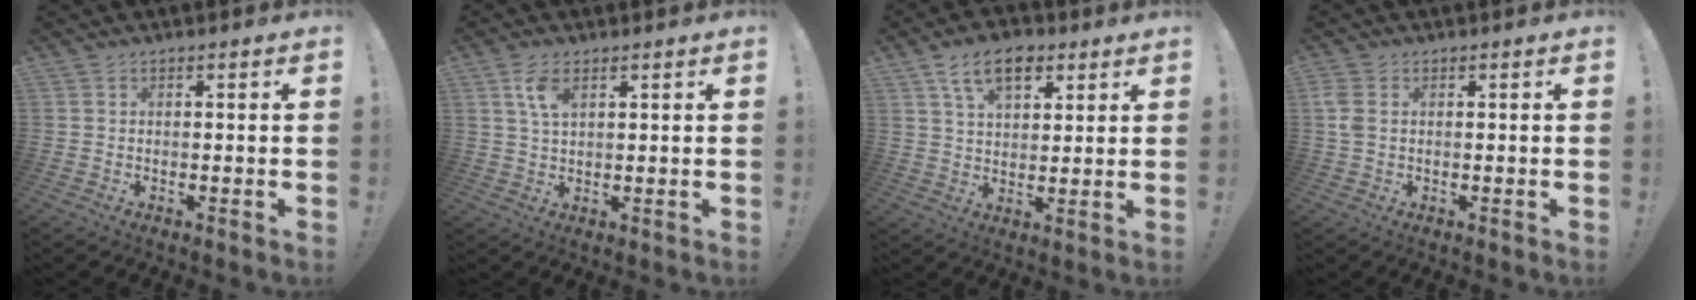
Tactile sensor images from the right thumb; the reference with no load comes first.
{"total": 5.4, "force": [2.5, 2.5, 4.0], "torque": [-0.070, -0.006, 0.044]}
{"total": 11.3, "force": [5.8, 6.7, 7.0], "torque": [-0.109, -0.010, 0.107]}
{"total": 3.6, "force": [0.8, 2.4, 2.5], "torque": [-0.065, 0.004, 0.014]}